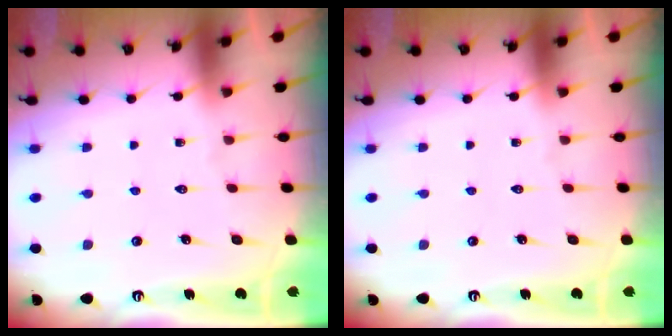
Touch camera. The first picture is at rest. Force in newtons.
{"total": 0.0}